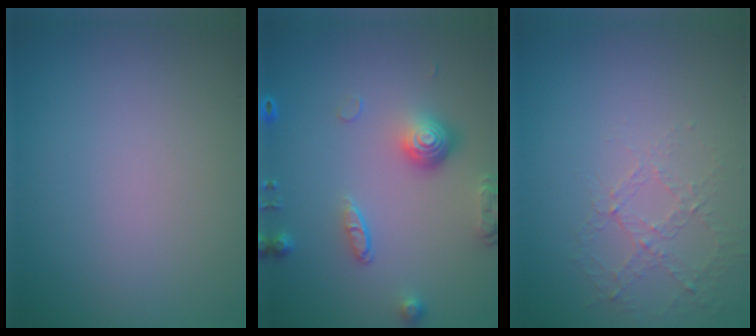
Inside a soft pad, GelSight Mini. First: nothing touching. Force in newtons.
{"total": 4.4, "press": 3.2, "slide": 3.1}
{"total": 1.4, "press": 0.8, "slide": 1.2}